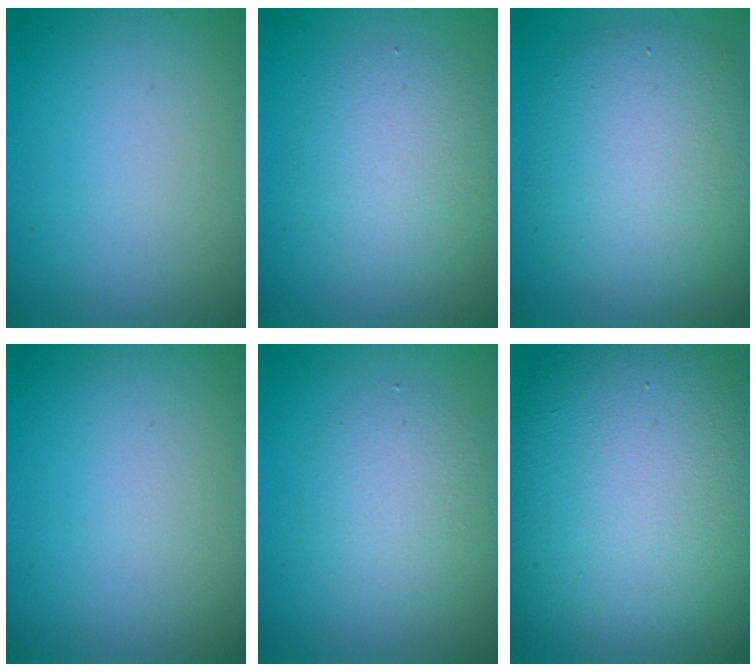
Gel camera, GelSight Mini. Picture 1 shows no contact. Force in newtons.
{"total": 3.8, "press": 3.8, "slide": 0.4}
{"total": 7.6, "press": 7.6, "slide": 0.6}
{"total": 0.0}
{"total": 3.0, "press": 3.0, "slide": 0.2}
{"total": 16.0, "press": 16.0, "slide": 1.3}